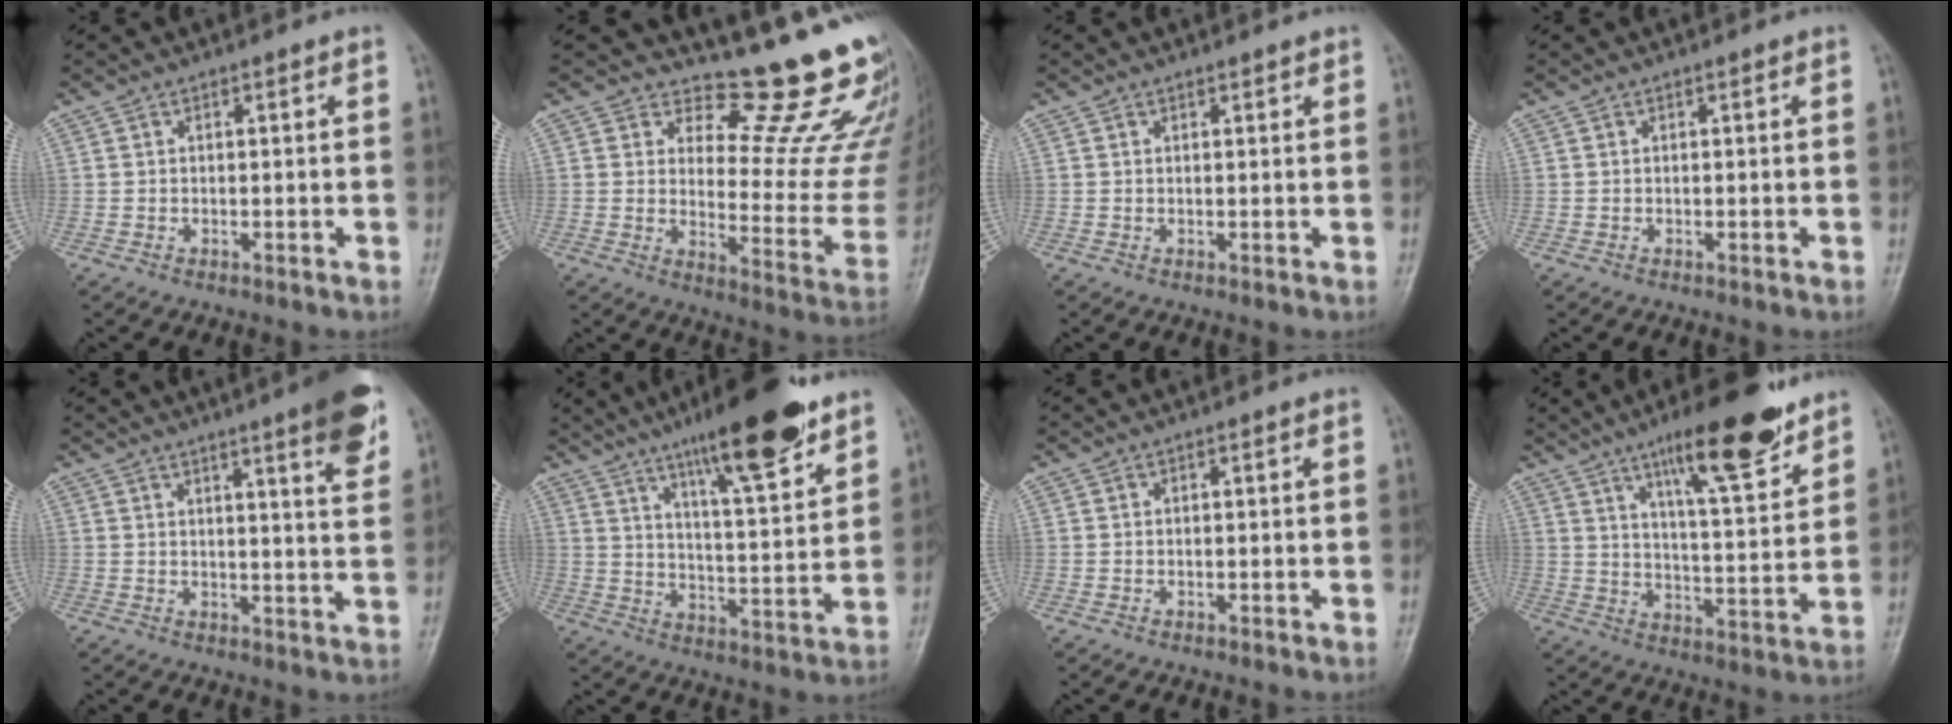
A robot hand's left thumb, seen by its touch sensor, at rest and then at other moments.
{"total": 16.6, "force": [14.9, 4.6, 5.7], "torque": [-0.022, -0.161, 0.165]}
{"total": 0.8, "force": [0.7, 0.3, 0.3], "torque": [-0.003, -0.005, 0.008]}
{"total": 0.0}
{"total": 9.6, "force": [5.8, 1.0, 7.6], "torque": [-0.088, -0.028, 0.071]}
{"total": 17.6, "force": [11.7, 3.3, 12.7], "torque": [-0.176, -0.058, 0.188]}
{"total": 0.0}
{"total": 16.0, "force": [10.6, 3.6, 11.4], "torque": [-0.153, -0.059, 0.171]}